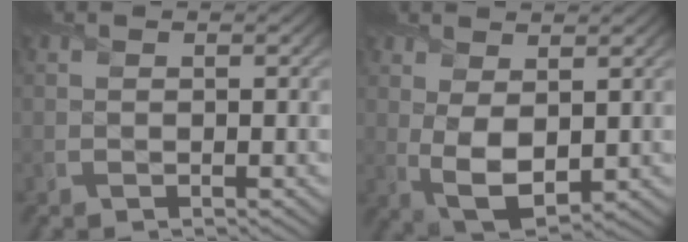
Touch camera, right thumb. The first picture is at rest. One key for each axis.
{"total": 5.8, "fx": 0.9, "fy": 3.1, "fz": 4.9, "tx": -0.113, "ty": -0.004, "tz": 0.021}